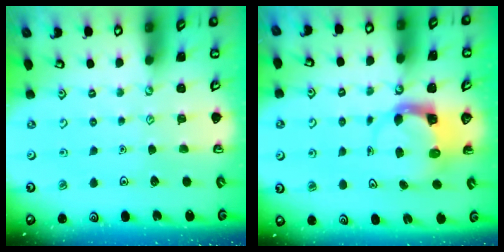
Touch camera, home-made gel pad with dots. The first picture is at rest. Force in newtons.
{"total": 3.7, "press": 3.7, "slide": 0.6}